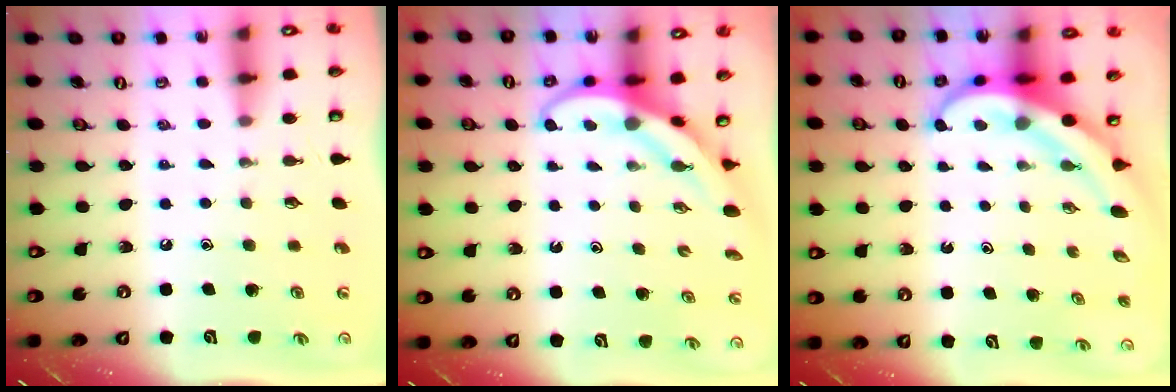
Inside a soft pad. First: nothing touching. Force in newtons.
{"total": 3.9, "press": 3.9, "slide": 0.4}
{"total": 7.9, "press": 7.8, "slide": 1.6}